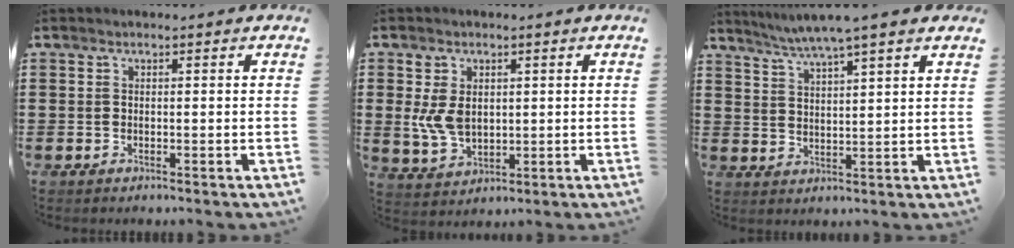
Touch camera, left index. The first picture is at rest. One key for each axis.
{"total": 5.9, "fx": 0.8, "fy": 4.3, "fz": 4.0, "tx": -0.099, "ty": 0.000, "tz": 0.009}
{"total": 5.0, "fx": 4.3, "fy": -0.5, "fz": 2.4, "tx": -0.059, "ty": -0.016, "tz": 0.075}